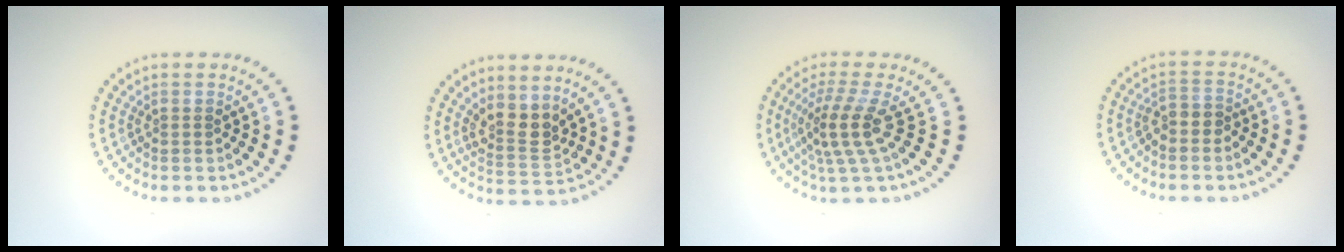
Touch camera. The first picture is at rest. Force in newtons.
{"total": 2.7, "press": 2.3, "slide": 1.5}
{"total": 3.7, "press": 2.6, "slide": 2.6}
{"total": 1.4, "press": 1.1, "slide": 0.8}